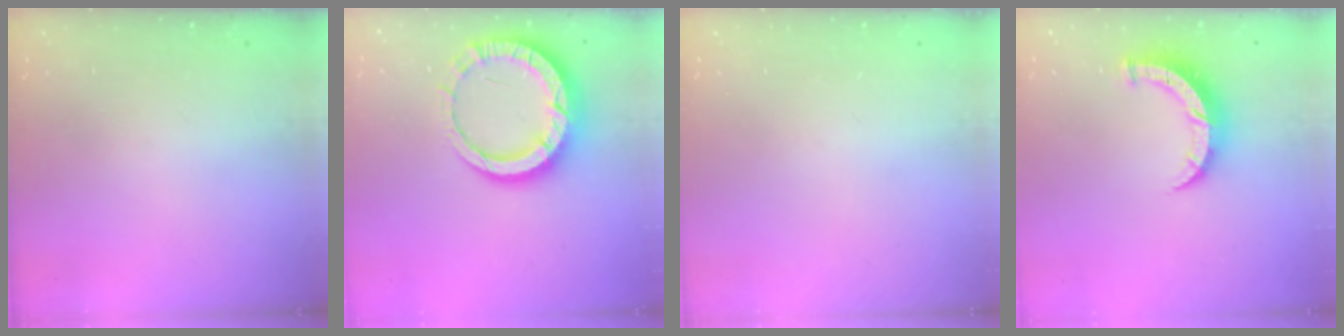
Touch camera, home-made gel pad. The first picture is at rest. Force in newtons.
{"total": 12.6, "press": 12.6, "slide": 1.1}
{"total": 0.0}
{"total": 8.0, "press": 7.9, "slide": 1.0}